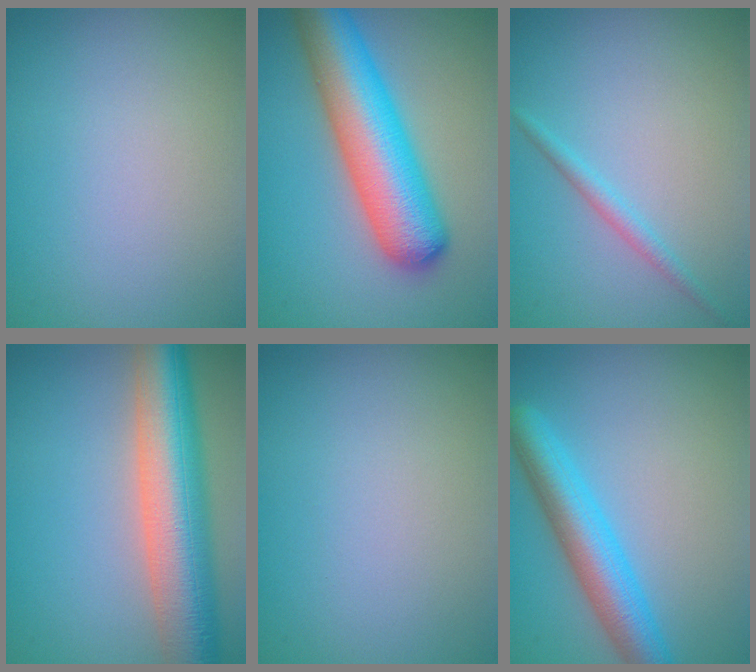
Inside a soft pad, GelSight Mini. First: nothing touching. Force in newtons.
{"total": 9.7, "press": 9.7, "slide": 0.3}
{"total": 1.4, "press": 1.4, "slide": 0.0}
{"total": 10.2, "press": 10.2, "slide": 0.6}
{"total": 0.0}
{"total": 5.5, "press": 5.5, "slide": 0.2}